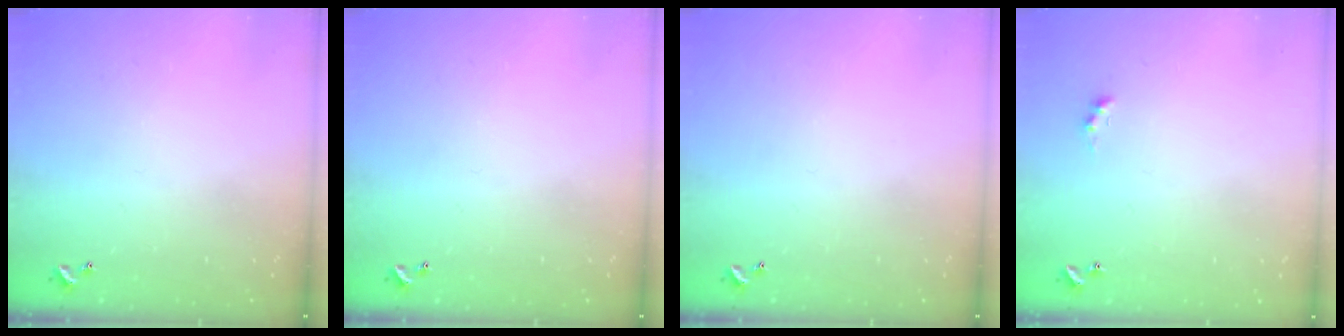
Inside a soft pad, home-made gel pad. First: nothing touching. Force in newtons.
{"total": 0.0}
{"total": 0.0}
{"total": 0.8, "press": 0.7, "slide": 0.4}